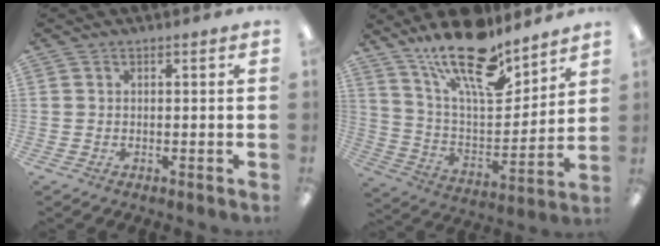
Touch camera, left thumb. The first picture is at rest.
{"total": 21.7, "force": [15.4, 8.1, 12.9], "torque": [-0.218, -0.091, 0.265]}